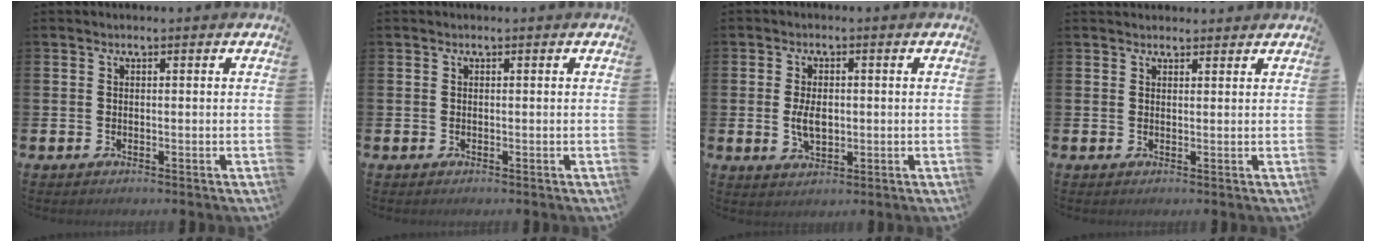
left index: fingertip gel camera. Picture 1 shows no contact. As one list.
[{"total": 0.0}, {"total": 4.1, "force": [0.0, 2.4, 3.3], "torque": [-0.049, 0.001, -0.003]}, {"total": 1.6, "force": [1.5, 0.6, 0.0], "torque": [0.017, -0.006, 0.024]}]